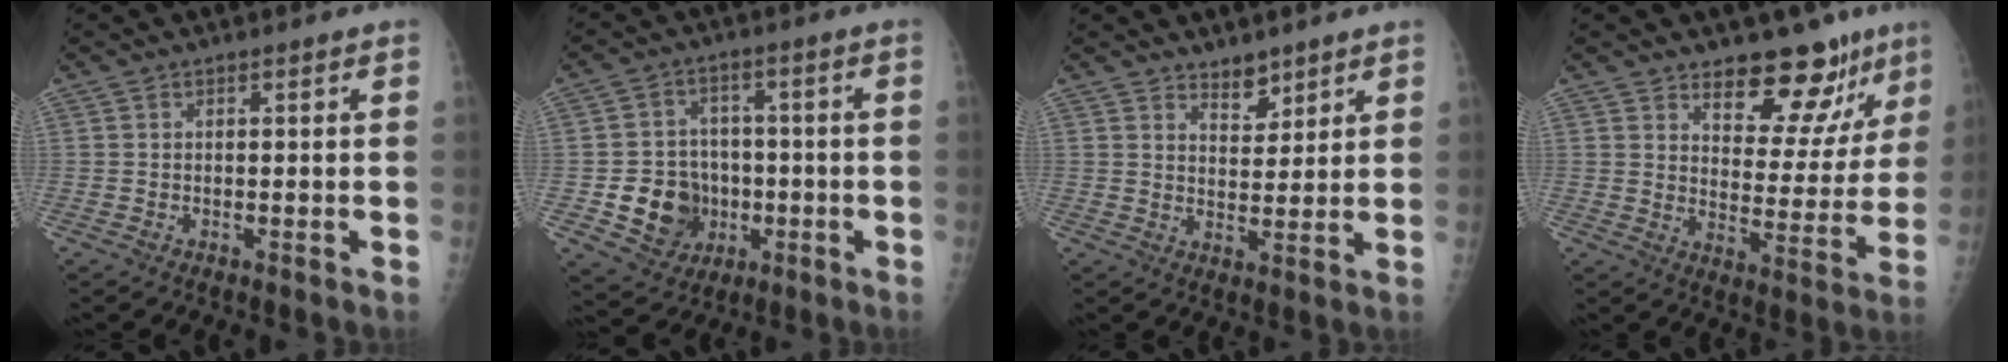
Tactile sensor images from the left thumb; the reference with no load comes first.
{"total": 11.1, "force": [-2.5, 9.6, 5.0], "torque": [-0.041, 0.011, -0.033]}
{"total": 4.2, "force": [3.4, 2.1, 1.5], "torque": [-0.004, -0.028, 0.059]}
{"total": 13.4, "force": [10.1, 6.2, 6.1], "torque": [-0.030, -0.075, 0.144]}